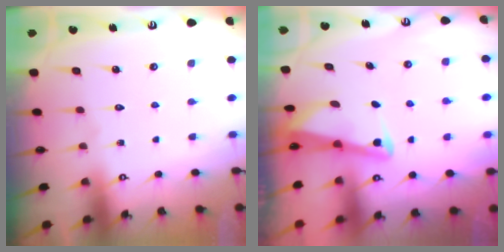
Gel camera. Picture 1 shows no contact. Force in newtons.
{"total": 2.9, "press": 2.8, "slide": 0.4}